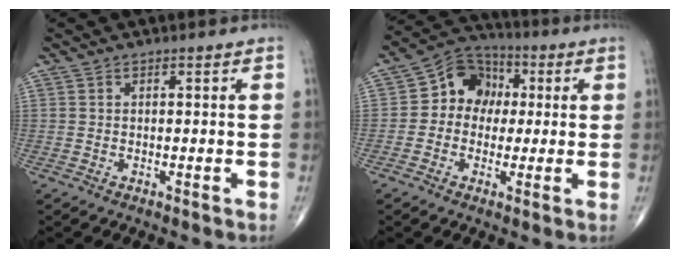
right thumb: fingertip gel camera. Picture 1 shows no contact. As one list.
[{"total": 10.4, "force": [0.8, 8.8, 5.6], "torque": [-0.053, 0.026, -0.002]}]